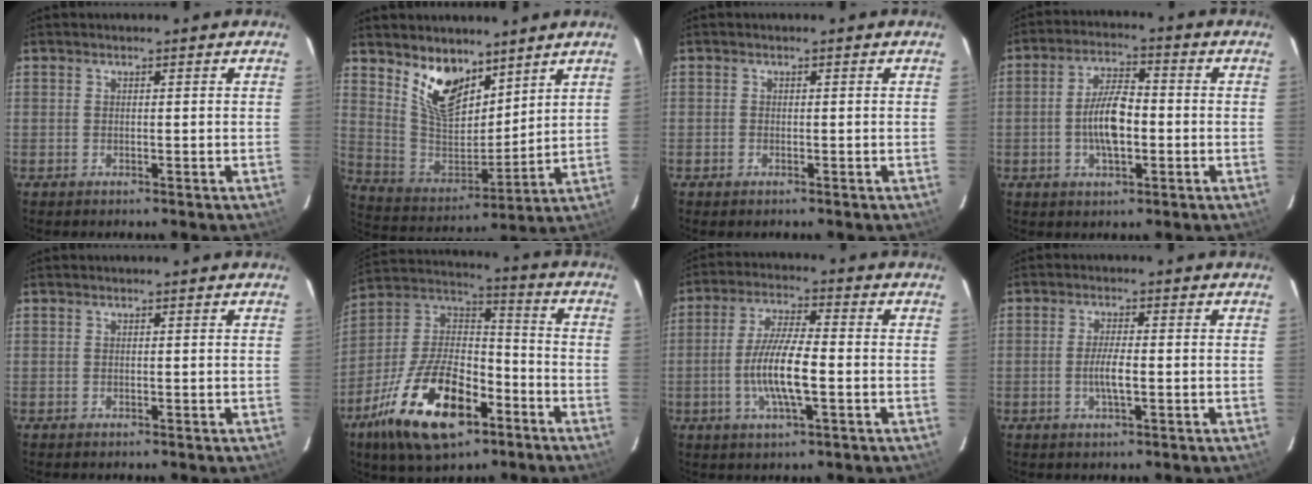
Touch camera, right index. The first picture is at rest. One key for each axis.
{"total": 13.2, "fx": 8.8, "fy": 6.7, "fz": 7.1, "tx": -0.137, "ty": -0.007, "tz": 0.177}
{"total": 0.7, "fx": -0.5, "fy": 0.5, "fz": 0.2, "tx": -0.002, "ty": 0.000, "tz": -0.009}
{"total": 8.5, "fx": -1.5, "fy": 3.5, "fz": 7.6, "tx": -0.148, "ty": 0.008, "tz": -0.024}
{"total": 0.0}
{"total": 22.8, "fx": -11.6, "fy": 10.7, "fz": 16.4, "tx": -0.331, "ty": -0.009, "tz": -0.199}
{"total": 9.9, "fx": -2.3, "fy": 2.0, "fz": 9.4, "tx": -0.185, "ty": -0.003, "tz": -0.045}
{"total": 3.9, "fx": -0.9, "fy": 0.7, "fz": 3.7, "tx": -0.070, "ty": -0.003, "tz": -0.015}